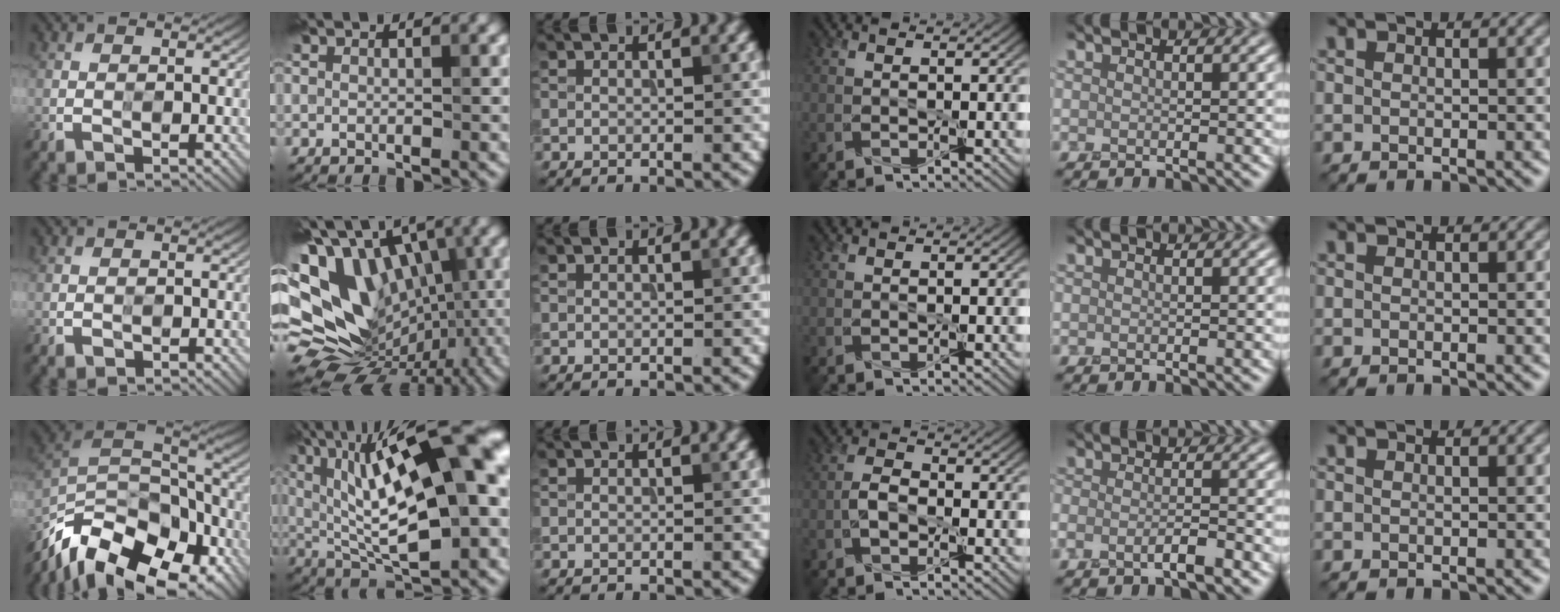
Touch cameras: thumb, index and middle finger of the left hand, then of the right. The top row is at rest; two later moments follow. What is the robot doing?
{"motion": "peel", "object": "sticker"}